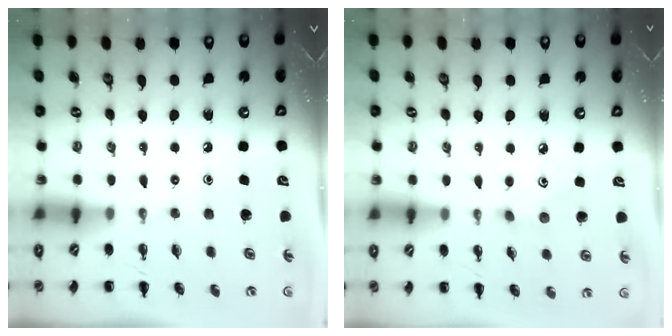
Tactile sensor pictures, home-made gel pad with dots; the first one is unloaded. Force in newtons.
{"total": 2.6, "press": 2.5, "slide": 0.8}